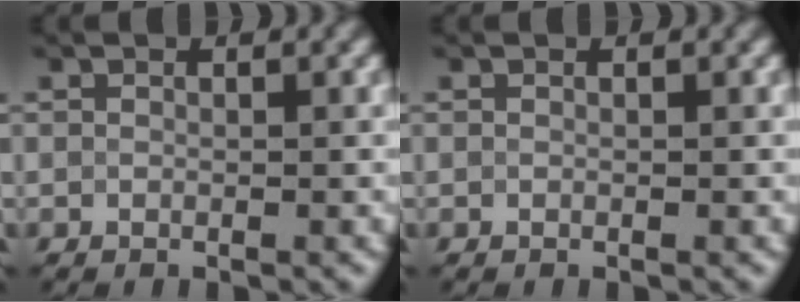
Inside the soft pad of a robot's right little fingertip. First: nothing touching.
{"total": 0.0}